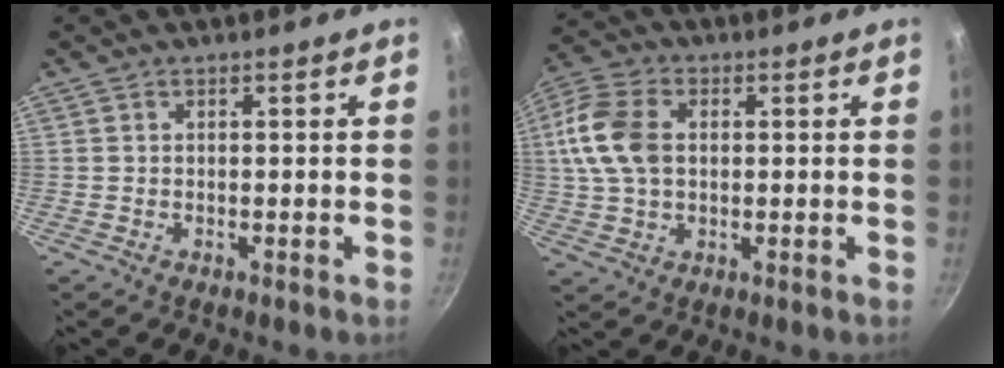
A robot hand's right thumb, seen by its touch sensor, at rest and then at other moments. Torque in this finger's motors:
{"motor_torque": [0.15, 0.26, 1.21, 0.37, 0.14]}